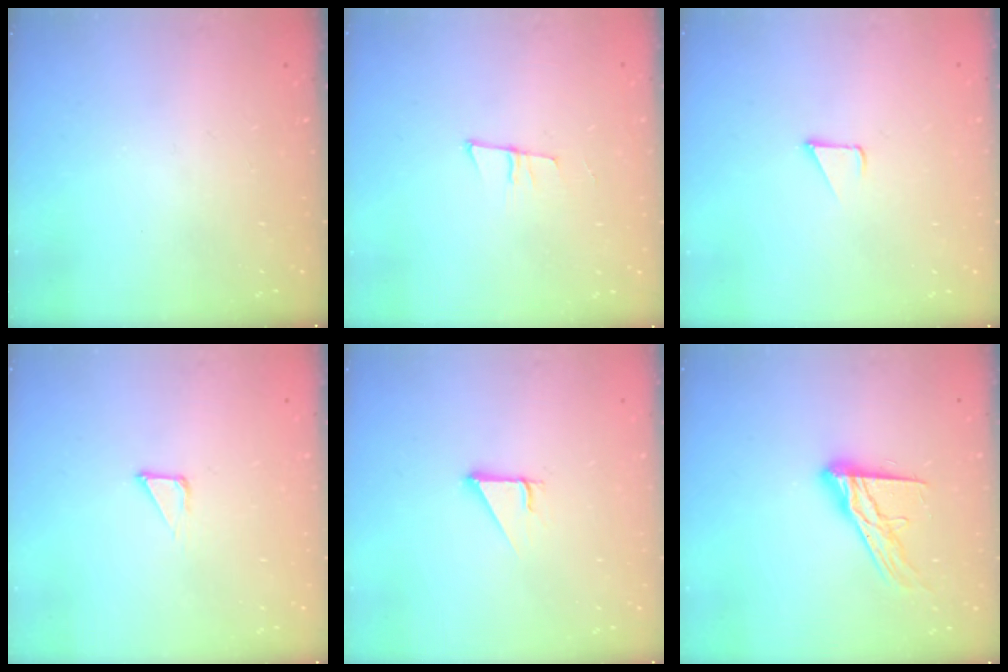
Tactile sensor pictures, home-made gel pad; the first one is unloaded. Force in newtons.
{"total": 6.7, "press": 5.9, "slide": 3.0}
{"total": 1.6, "press": 1.6, "slide": 0.1}
{"total": 2.8, "press": 2.8, "slide": 0.1}
{"total": 2.7, "press": 2.7, "slide": 0.3}
{"total": 13.2, "press": 13.2, "slide": 1.1}